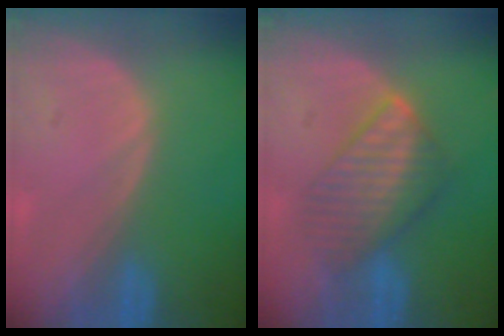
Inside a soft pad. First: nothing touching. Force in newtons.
{"total": 6.8, "press": 6.8, "slide": 0.2}